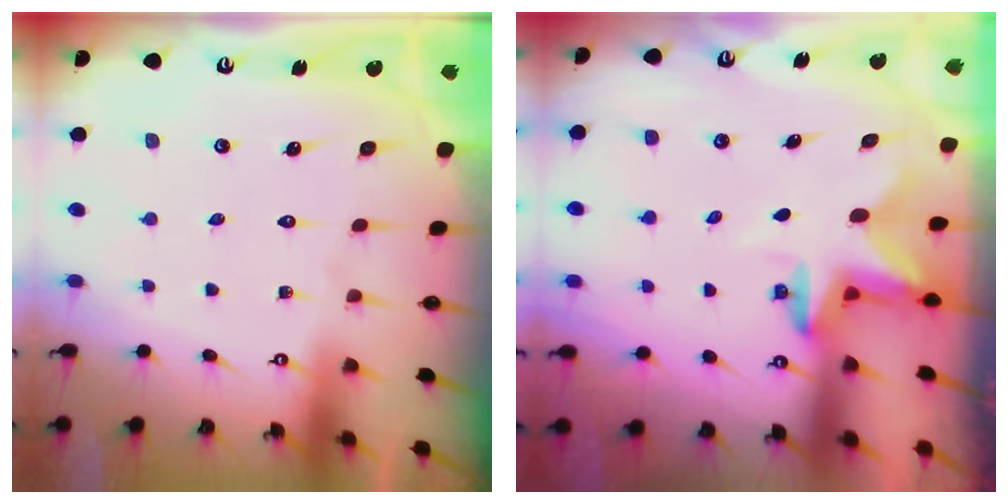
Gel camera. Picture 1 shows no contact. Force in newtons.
{"total": 2.6, "press": 2.5, "slide": 0.5}